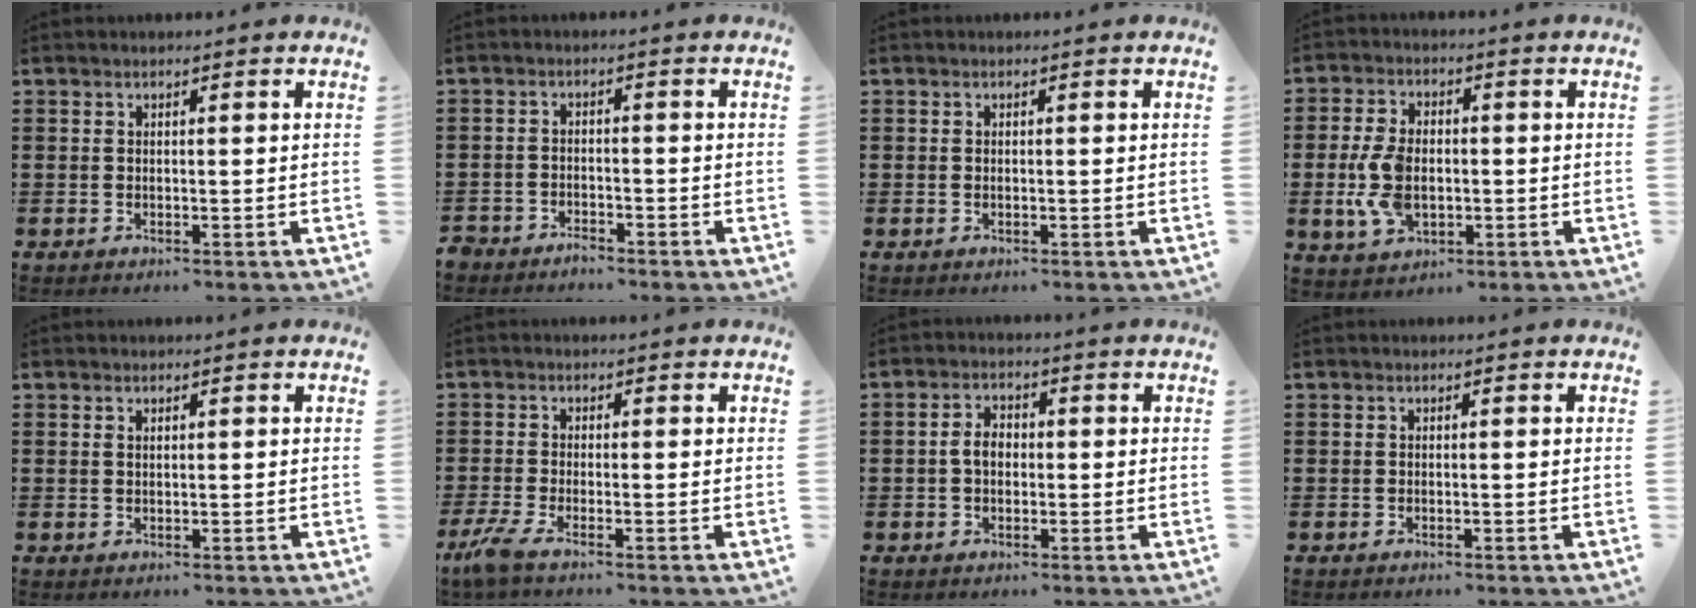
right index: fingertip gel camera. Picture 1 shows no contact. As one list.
[{"total": 2.4, "force": [-2.4, 0.3, 0.0], "torque": [-0.007, 0.002, -0.052]}, {"total": 0.0}, {"total": 7.9, "force": [-1.0, 4.9, 6.1], "torque": [-0.151, 0.000, -0.024]}, {"total": 0.5, "force": [0.4, 0.0, 0.3], "torque": [-0.006, 0.002, 0.008]}, {"total": 2.9, "force": [-1.9, 0.0, 2.2], "torque": [-0.059, -0.016, -0.040]}, {"total": 2.9, "force": [-0.2, 1.7, 2.3], "torque": [-0.052, 0.003, -0.006]}, {"total": 0.0}]